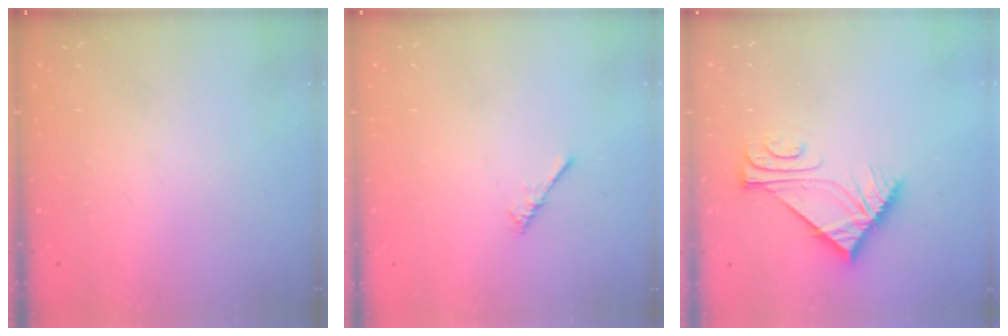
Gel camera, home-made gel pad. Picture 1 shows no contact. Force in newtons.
{"total": 0.0}
{"total": 6.9, "press": 6.8, "slide": 0.8}